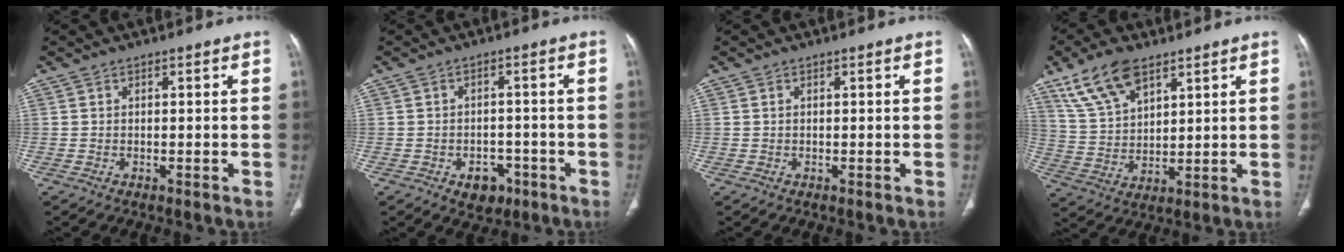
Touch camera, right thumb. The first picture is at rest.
{"total": 5.3, "force": [-2.6, 3.8, 2.6], "torque": [-0.013, 0.018, -0.029]}
{"total": 0.0}
{"total": 11.8, "force": [7.6, 5.7, 7.0], "torque": [-0.125, -0.022, 0.156]}